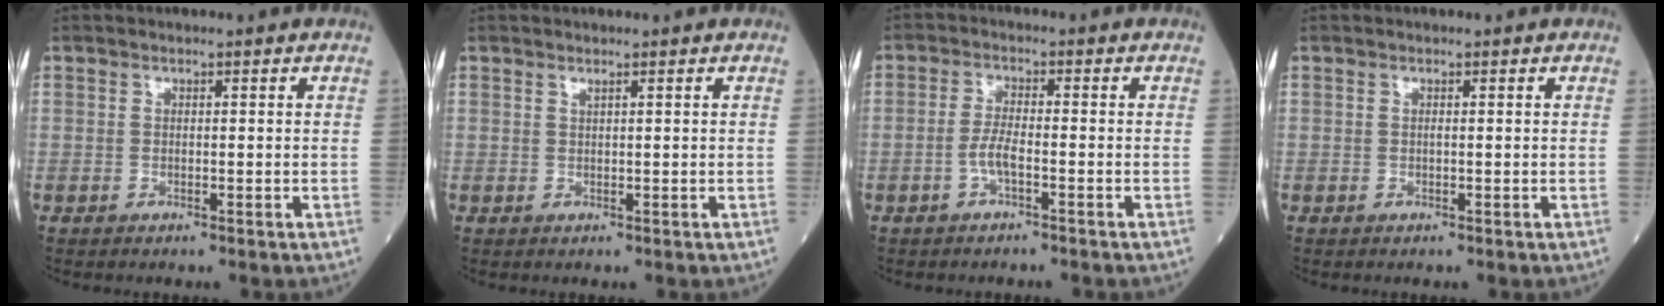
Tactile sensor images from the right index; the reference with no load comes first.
{"total": 0.5, "force": [0.4, -0.1, 0.3], "torque": [-0.014, -0.005, 0.014]}
{"total": 3.0, "force": [-1.4, 0.3, 2.6], "torque": [-0.056, 0.001, -0.028]}
{"total": 0.0}